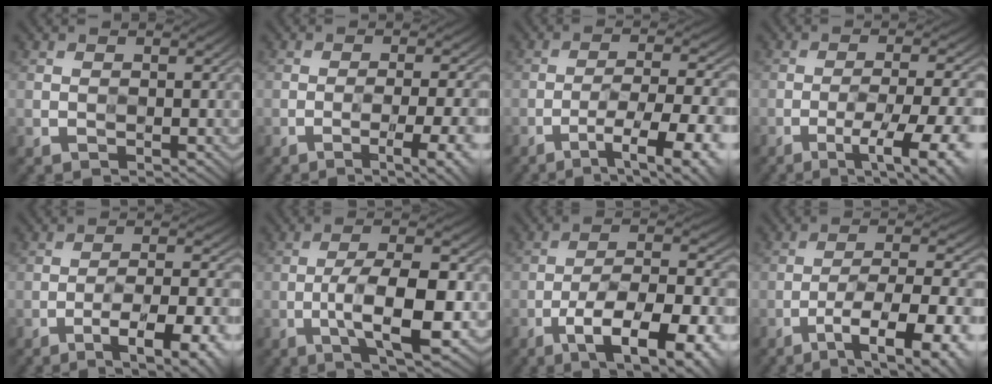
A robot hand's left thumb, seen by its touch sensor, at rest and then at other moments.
{"total": 7.6, "force": [-3.4, 1.9, 6.5], "torque": [-0.077, -0.002, -0.040]}
{"total": 9.9, "force": [-5.4, 2.7, 7.9], "torque": [-0.115, -0.001, -0.074]}
{"total": 9.6, "force": [-4.7, 2.4, 8.1], "torque": [-0.118, 0.000, -0.063]}
{"total": 10.2, "force": [-5.9, 2.4, 7.9], "torque": [-0.115, 0.002, -0.083]}
{"total": 8.8, "force": [-2.6, 2.6, 8.0], "torque": [-0.126, 0.000, -0.047]}
{"total": 14.1, "force": [-7.7, 4.8, 10.7], "torque": [-0.172, -0.009, -0.127]}
{"total": 12.2, "force": [-6.8, 4.0, 9.4], "torque": [-0.148, -0.006, -0.092]}